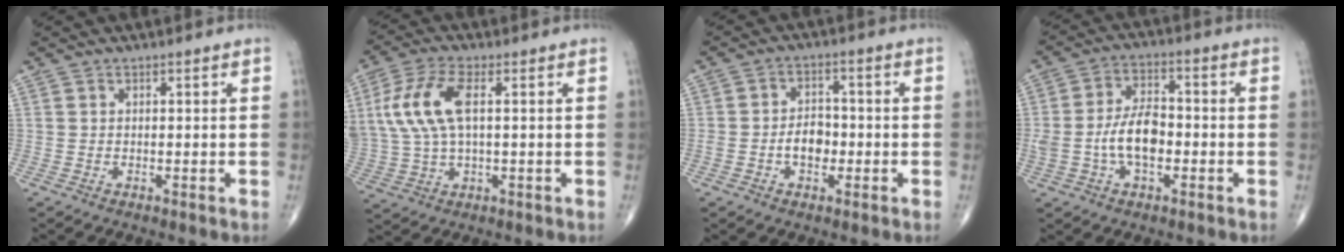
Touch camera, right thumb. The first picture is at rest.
{"total": 12.6, "force": [2.8, 5.7, 11.0], "torque": [-0.256, 0.011, 0.059]}
{"total": 5.5, "force": [-1.3, 3.7, 3.9], "torque": [-0.049, 0.018, -0.026]}
{"total": 9.5, "force": [-1.7, 5.2, 7.8], "torque": [-0.142, 0.025, -0.034]}